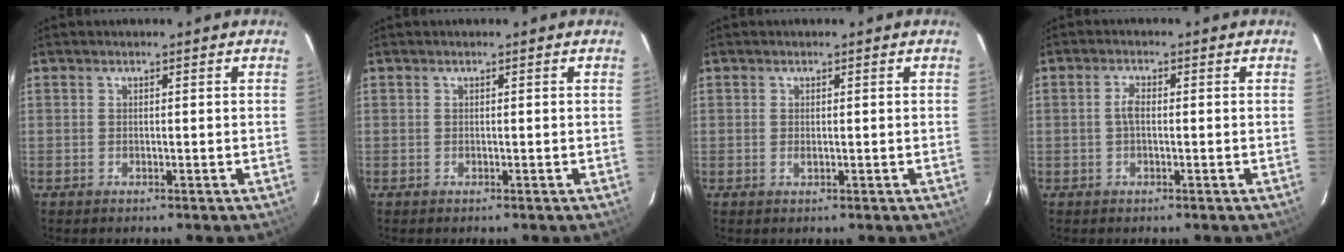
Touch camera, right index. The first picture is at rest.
{"total": 0.0}
{"total": 0.8, "force": [0.0, 0.4, 0.7], "torque": [-0.015, 0.000, 0.000]}
{"total": 2.1, "force": [-0.2, 1.0, 1.8], "torque": [-0.040, 0.006, -0.003]}